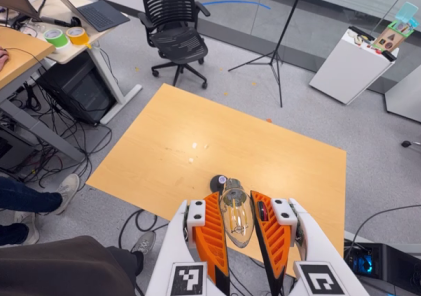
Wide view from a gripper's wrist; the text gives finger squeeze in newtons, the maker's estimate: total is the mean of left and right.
{"total": 13.7, "left": 14.8, "right": 12.7}